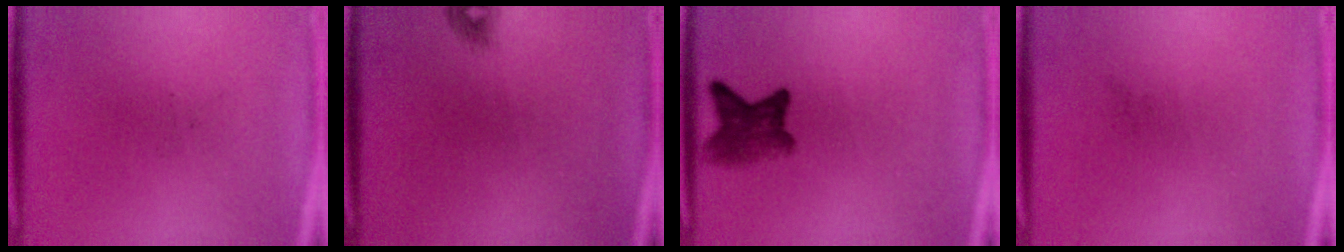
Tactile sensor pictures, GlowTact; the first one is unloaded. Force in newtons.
{"total": 0.9}
{"total": 4.2}
{"total": 0.0}